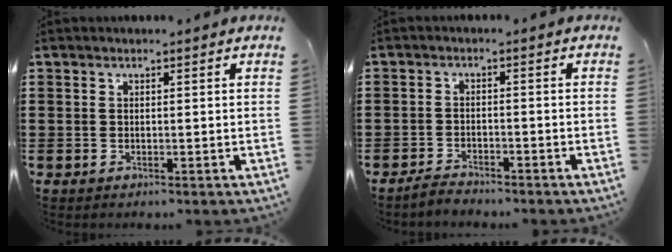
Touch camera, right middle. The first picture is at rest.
{"total": 2.3, "force": [-2.3, 0.2, 0.2], "torque": [-0.009, 0.001, -0.047]}